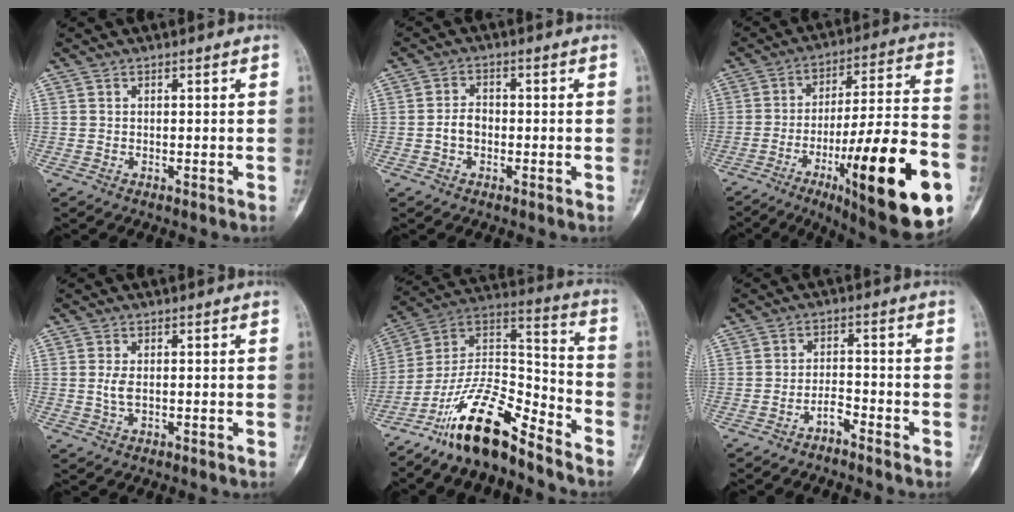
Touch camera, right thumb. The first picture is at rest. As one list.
[{"total": 3.4, "force": [-0.8, 2.5, 2.2], "torque": [-0.035, 0.014, -0.021]}, {"total": 28.5, "force": [-11.1, 6.0, 25.5], "torque": [-0.348, 0.040, -0.159]}, {"total": 2.3, "force": [0.0, 1.1, 2.1], "torque": [-0.051, -0.002, 0.000]}, {"total": 17.3, "force": [-13.1, 4.9, 10.2], "torque": [-0.171, 0.103, -0.241]}, {"total": 2.7, "force": [-2.3, 0.6, 1.3], "torque": [-0.022, 0.025, -0.044]}]